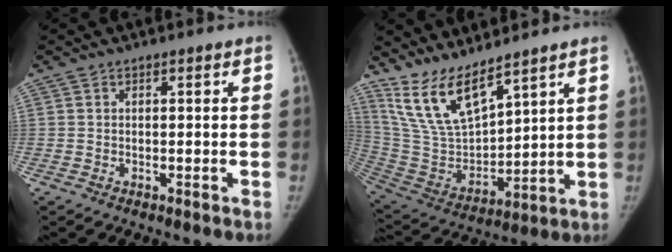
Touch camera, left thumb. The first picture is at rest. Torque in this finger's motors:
{"motor_torque": [1.06, 0.92, 0.96, -1.81, 0.07]}